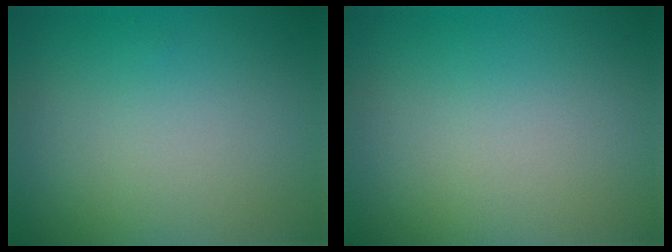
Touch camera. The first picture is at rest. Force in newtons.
{"total": 0.0}